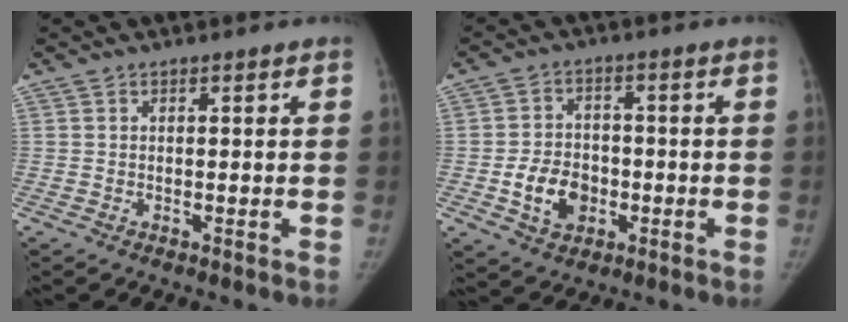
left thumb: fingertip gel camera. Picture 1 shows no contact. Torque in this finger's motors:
{"motor_torque": [-0.21, 1.72, 0.23, -0.33, 0.04]}